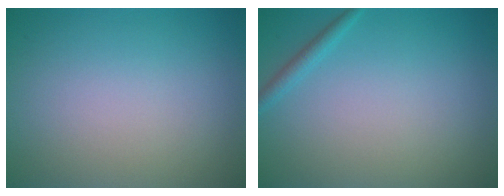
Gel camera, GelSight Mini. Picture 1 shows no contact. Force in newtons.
{"total": 1.1, "press": 1.1, "slide": 0.1}